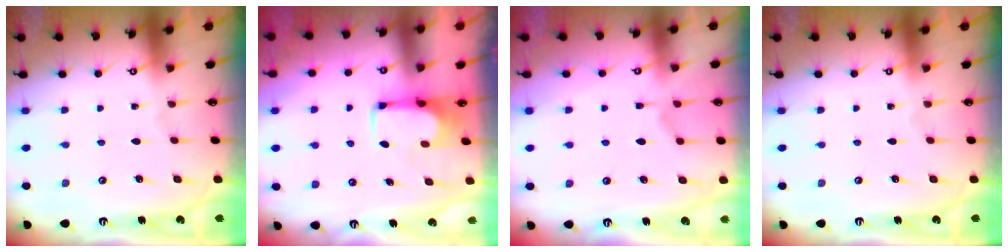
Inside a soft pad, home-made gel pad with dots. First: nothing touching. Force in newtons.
{"total": 0.0}
{"total": 1.6, "press": 0.9, "slide": 1.4}
{"total": 0.0}